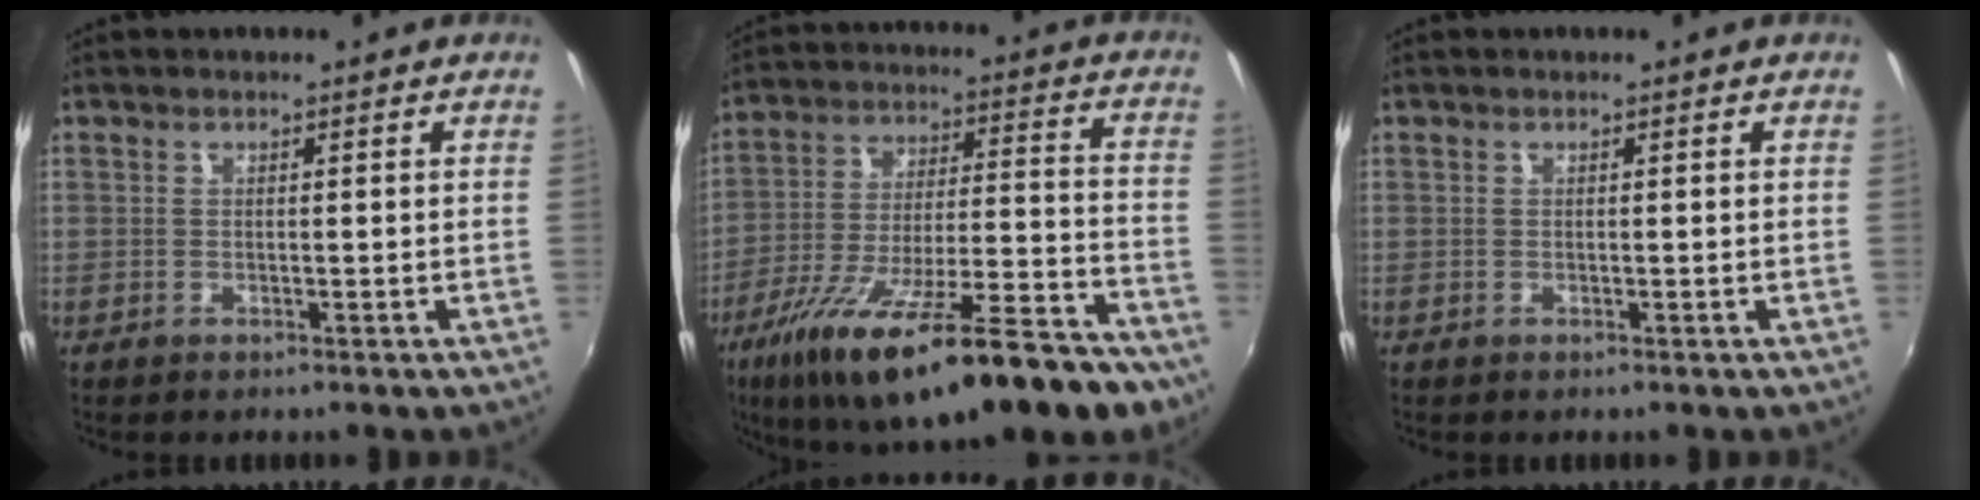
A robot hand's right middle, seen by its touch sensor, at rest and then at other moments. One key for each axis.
{"total": 27.8, "fx": -19.2, "fy": 6.1, "fz": 19.2, "tx": -0.320, "ty": -0.065, "tz": -0.286}
{"total": 0.0}